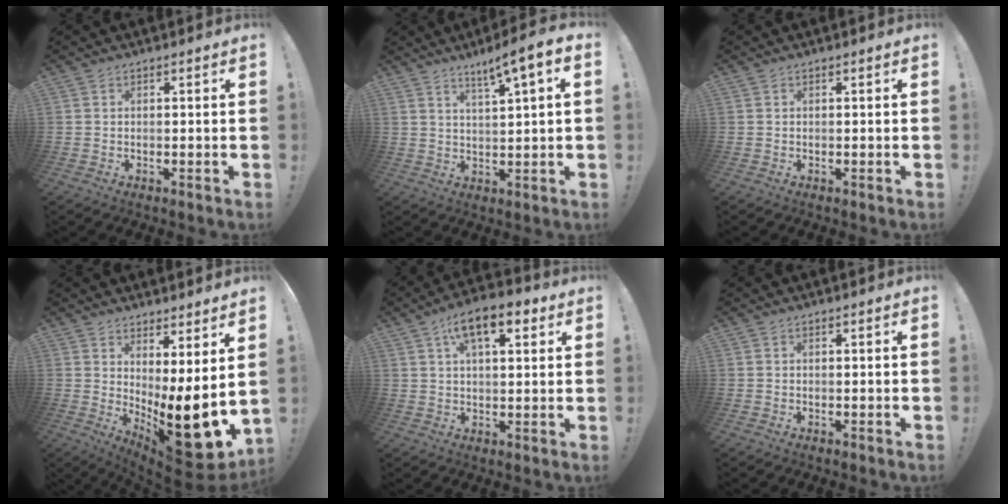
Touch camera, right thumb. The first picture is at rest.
{"total": 7.5, "force": [4.4, 0.3, 6.0], "torque": [-0.091, -0.029, 0.068]}
{"total": 0.0}
{"total": 15.7, "force": [-2.3, 4.0, 15.1], "torque": [-0.192, -0.031, -0.026]}
{"total": 11.0, "force": [5.2, 4.9, 8.4], "torque": [-0.120, -0.014, 0.086]}
{"total": 0.0}